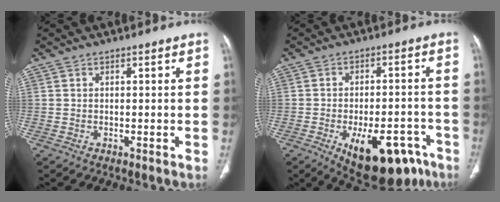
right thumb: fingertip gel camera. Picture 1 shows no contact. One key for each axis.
{"total": 16.7, "fx": -8.8, "fy": 7.9, "fz": 11.8, "tx": -0.117, "ty": 0.038, "tz": -0.110}